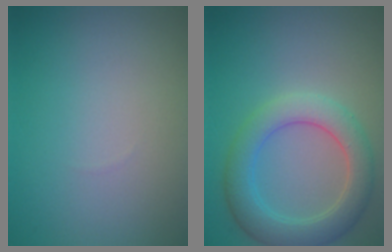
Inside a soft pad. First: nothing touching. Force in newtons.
{"total": 5.0, "press": 5.0, "slide": 0.4}